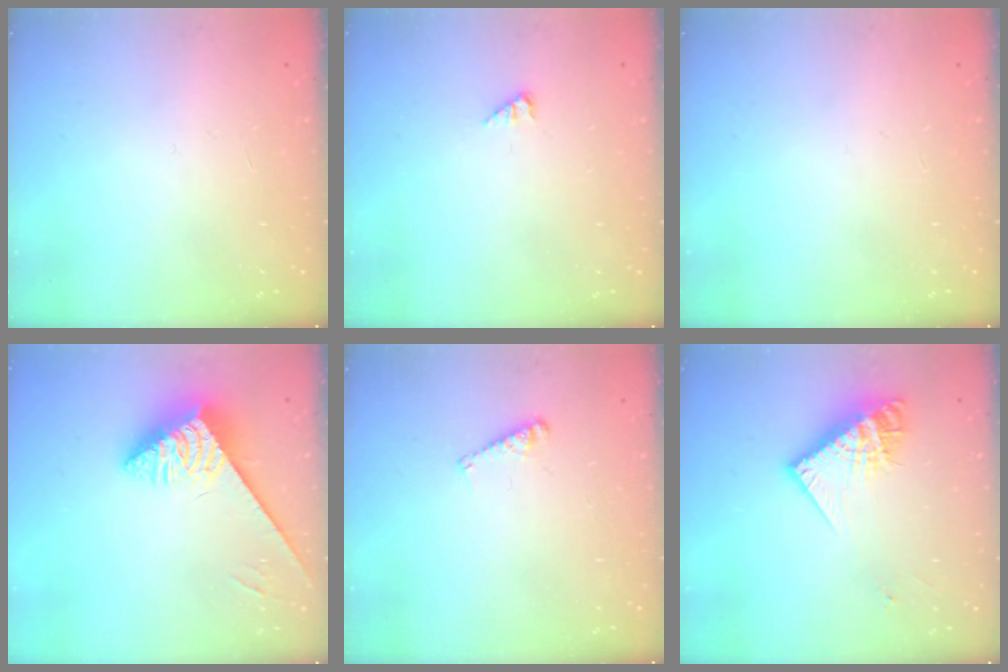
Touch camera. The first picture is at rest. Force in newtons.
{"total": 1.0, "press": 0.9, "slide": 0.2}
{"total": 0.0}
{"total": 3.8, "press": 3.7, "slide": 0.6}
{"total": 4.5, "press": 4.5, "slide": 0.2}
{"total": 13.8, "press": 13.7, "slide": 1.0}